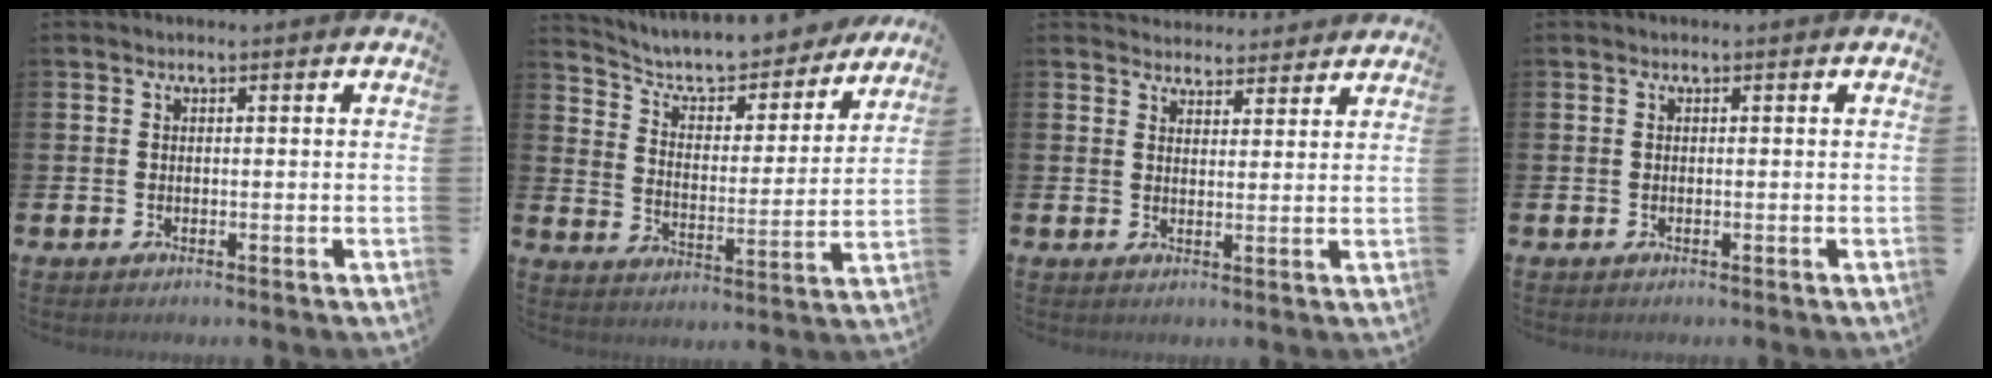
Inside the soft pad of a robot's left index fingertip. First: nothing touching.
{"total": 8.4, "force": [7.8, 1.9, 2.3], "torque": [-0.069, -0.060, 0.132]}
{"total": 3.6, "force": [3.4, 0.9, -0.4], "torque": [0.001, -0.017, 0.063]}
{"total": 0.0}